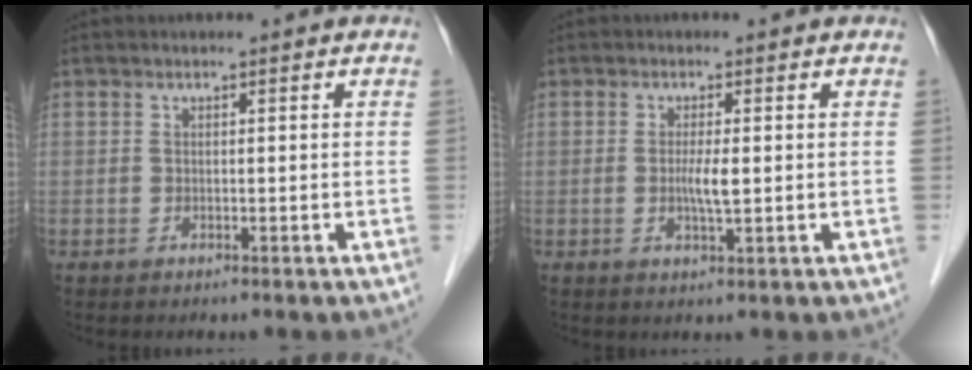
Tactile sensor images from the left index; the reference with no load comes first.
{"total": 2.7, "force": [-0.1, 0.2, 2.7], "torque": [-0.055, -0.004, -0.001]}